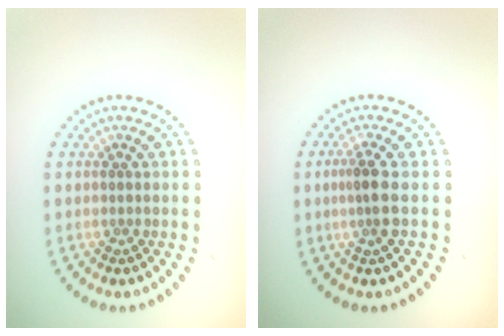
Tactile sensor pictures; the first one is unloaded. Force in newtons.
{"total": 2.3, "press": 1.9, "slide": 1.4}